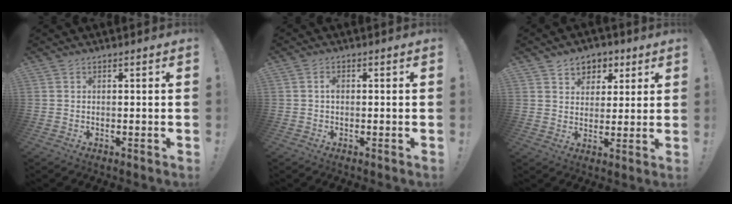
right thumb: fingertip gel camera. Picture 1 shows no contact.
{"total": 1.4, "force": [-0.3, 1.1, 0.8], "torque": [-0.020, 0.008, -0.005]}
{"total": 6.4, "force": [3.2, 5.4, 1.0], "torque": [-0.008, -0.021, 0.064]}